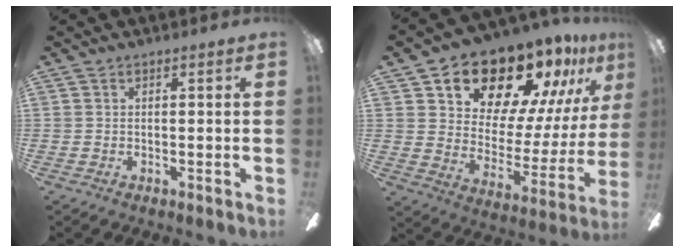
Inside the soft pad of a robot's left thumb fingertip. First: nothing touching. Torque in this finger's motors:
{"motor_torque": [2.11, 2.90, 1.35, -1.42, 0.08]}